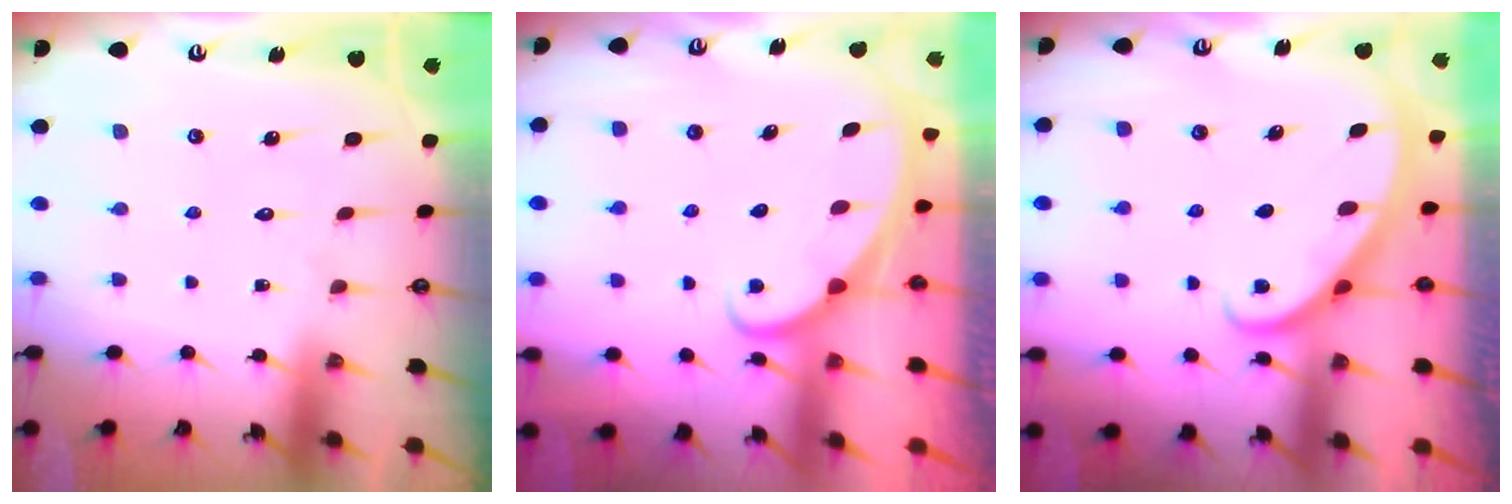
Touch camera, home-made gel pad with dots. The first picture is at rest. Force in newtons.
{"total": 1.9, "press": 1.9, "slide": 0.1}
{"total": 2.7, "press": 2.7, "slide": 0.1}